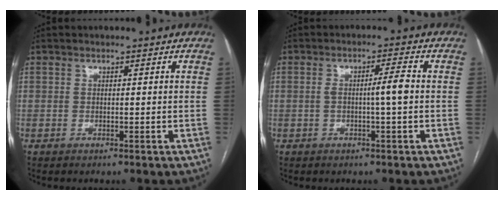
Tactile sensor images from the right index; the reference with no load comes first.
{"total": 3.8, "force": [-0.2, -0.1, 3.8], "torque": [-0.067, 0.006, -0.003]}